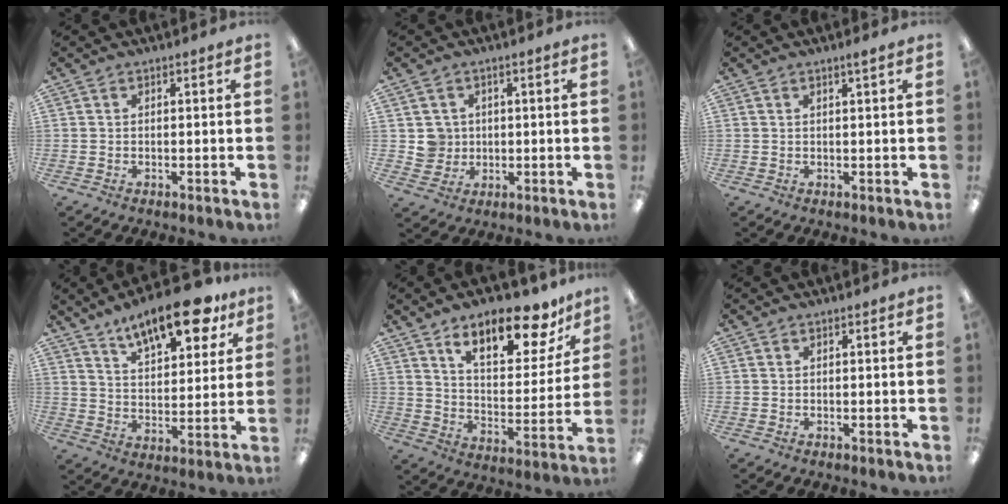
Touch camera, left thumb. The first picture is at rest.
{"total": 4.6, "force": [0.8, 4.5, 0.2], "torque": [-0.003, 0.003, 0.015]}
{"total": 1.3, "force": [0.8, 0.0, 1.0], "torque": [-0.020, 0.000, 0.014]}
{"total": 16.3, "force": [11.5, 6.1, 9.8], "torque": [-0.145, -0.058, 0.190]}
{"total": 18.3, "force": [12.8, 7.3, 10.9], "torque": [-0.158, -0.072, 0.210]}
{"total": 0.0}